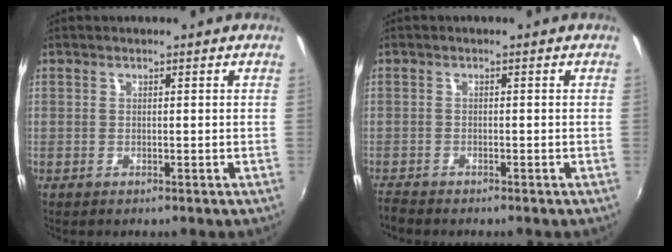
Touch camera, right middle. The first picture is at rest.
{"total": 2.5, "force": [-2.4, 0.3, 0.5], "torque": [-0.019, -0.013, -0.050]}